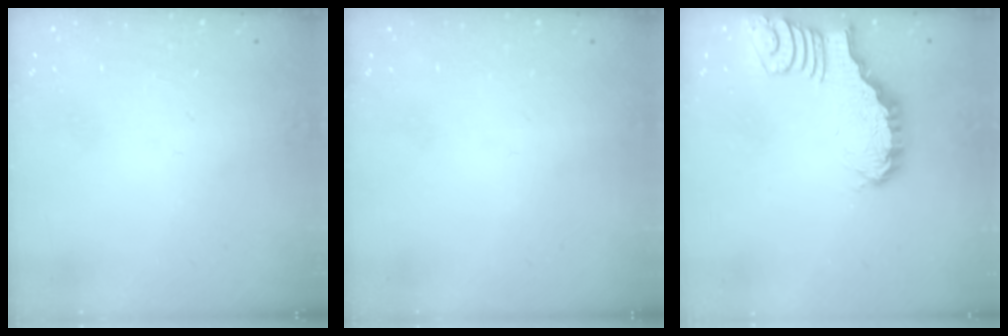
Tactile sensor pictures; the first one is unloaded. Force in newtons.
{"total": 0.0}
{"total": 2.5, "press": 2.5, "slide": 0.2}